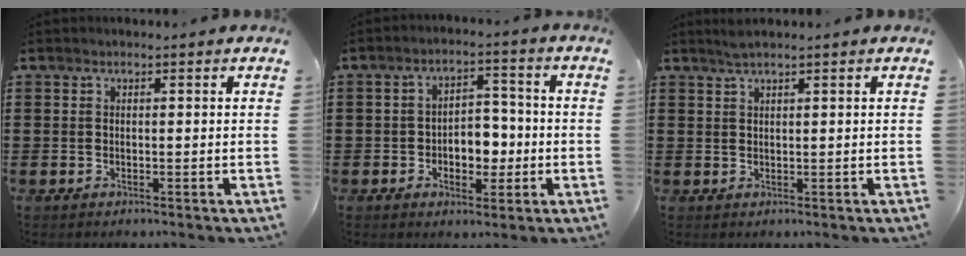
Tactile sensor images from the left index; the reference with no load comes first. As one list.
[{"total": 5.1, "force": [-1.3, 3.5, 3.4], "torque": [-0.061, 0.008, -0.030]}, {"total": 1.7, "force": [1.3, 0.0, 1.0], "torque": [-0.023, -0.001, 0.025]}]